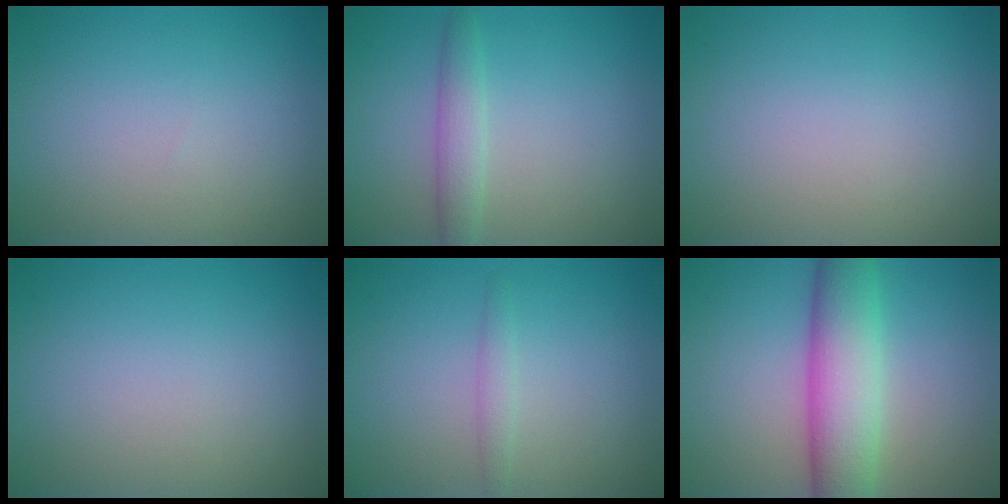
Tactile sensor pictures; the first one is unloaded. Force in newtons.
{"total": 2.2, "press": 2.2, "slide": 0.0}
{"total": 0.0}
{"total": 0.0}
{"total": 1.1, "press": 1.1, "slide": 0.0}
{"total": 7.4, "press": 7.4, "slide": 0.3}